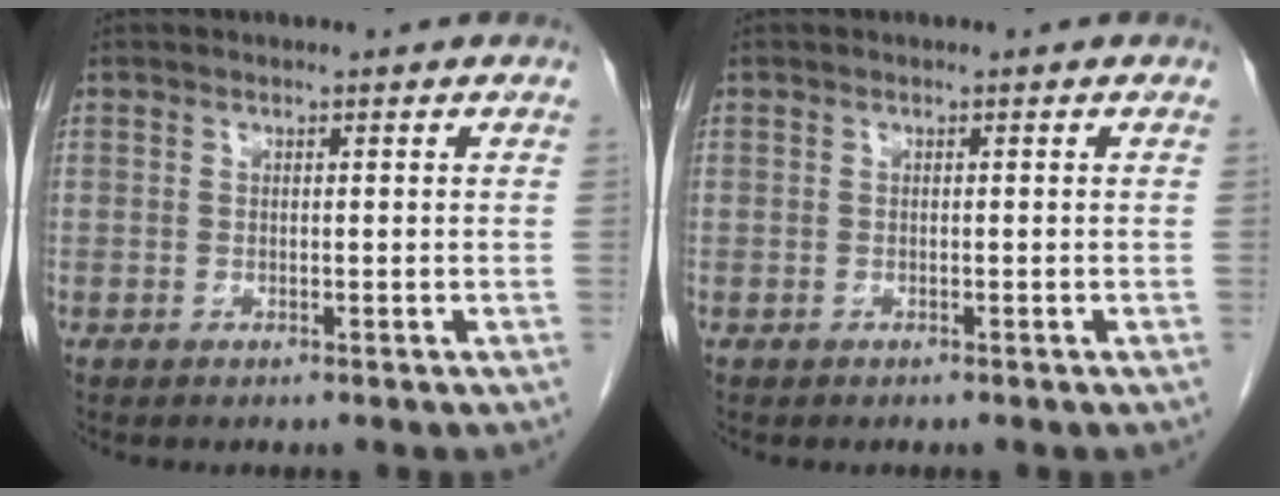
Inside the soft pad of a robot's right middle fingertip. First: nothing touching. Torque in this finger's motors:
{"motor_torque": [-0.23, -0.04, -0.05, 0.00]}